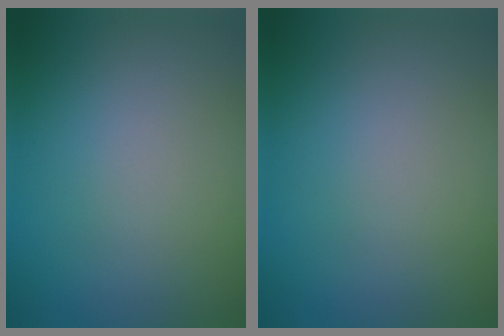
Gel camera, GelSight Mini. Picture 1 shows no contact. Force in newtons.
{"total": 0.0}